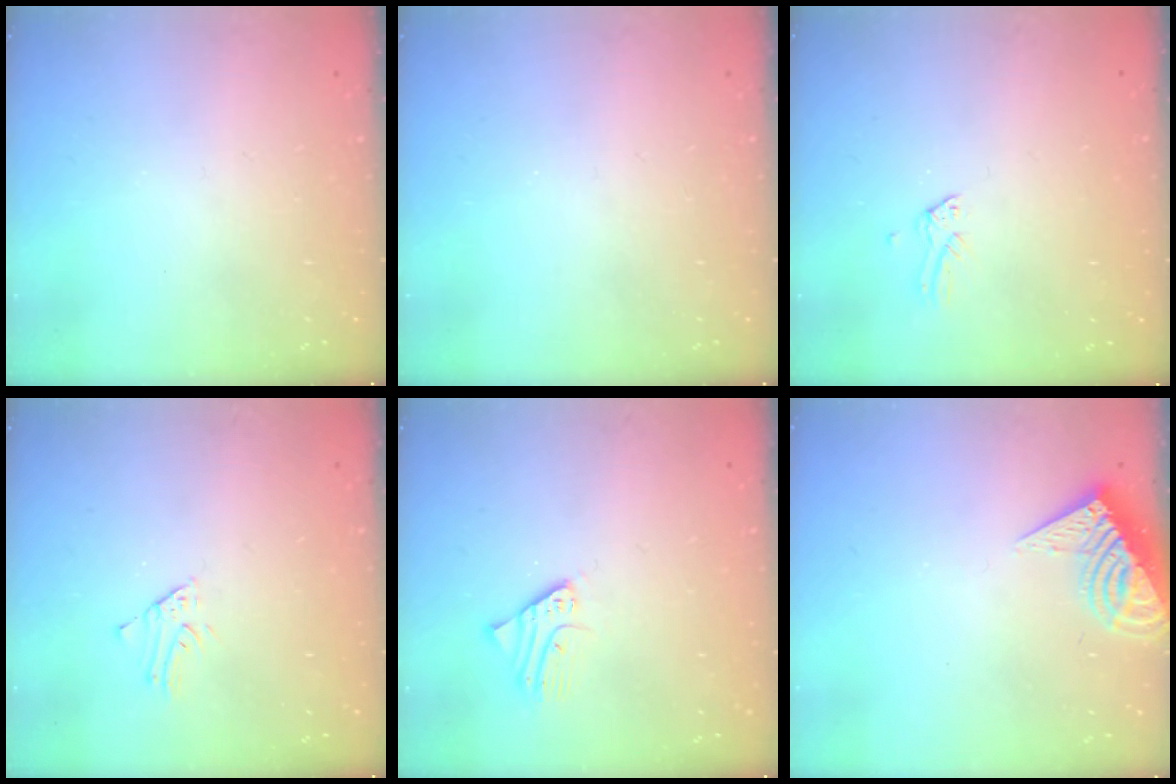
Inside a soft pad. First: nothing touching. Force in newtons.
{"total": 0.0}
{"total": 0.0}
{"total": 1.7, "press": 1.7, "slide": 0.2}
{"total": 2.2, "press": 2.2, "slide": 0.2}
{"total": 10.8, "press": 10.7, "slide": 0.9}